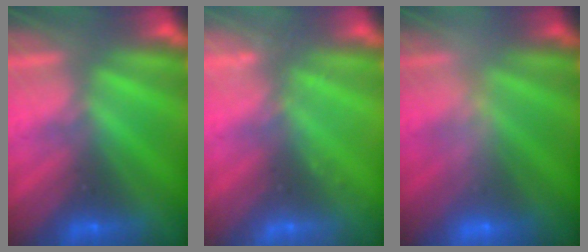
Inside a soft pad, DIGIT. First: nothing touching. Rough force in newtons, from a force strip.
{"total": 2.2}
{"total": 2.4}